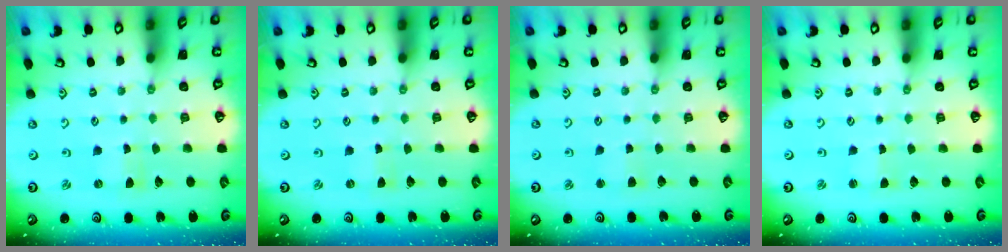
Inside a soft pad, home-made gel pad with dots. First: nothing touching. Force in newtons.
{"total": 0.0}
{"total": 2.9, "press": 2.9, "slide": 0.3}
{"total": 1.1, "press": 1.1, "slide": 0.1}